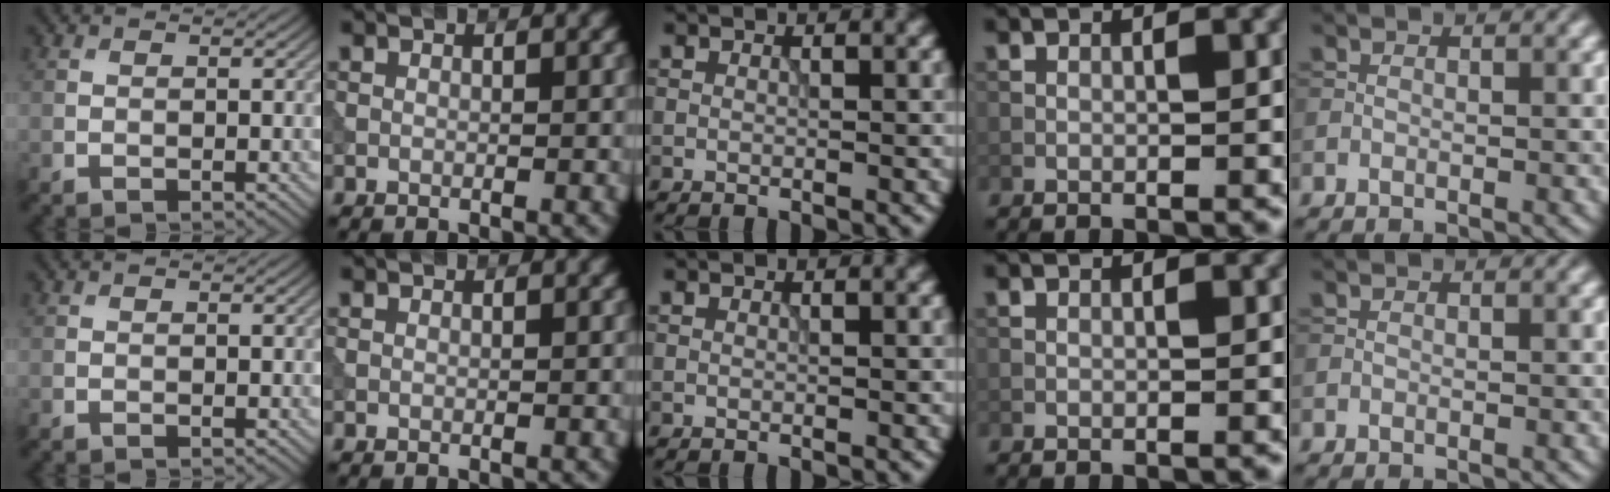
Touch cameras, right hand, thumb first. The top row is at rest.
{}